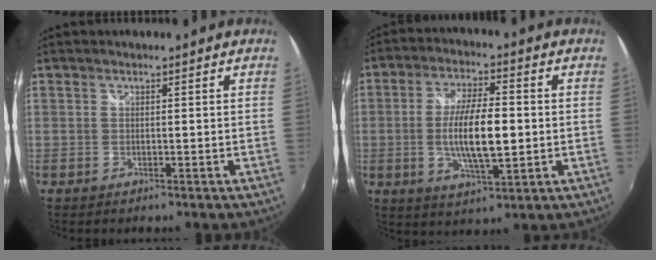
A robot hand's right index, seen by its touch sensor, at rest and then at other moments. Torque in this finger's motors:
{"motor_torque": [1.81, -0.26, 0.94, 0.21]}